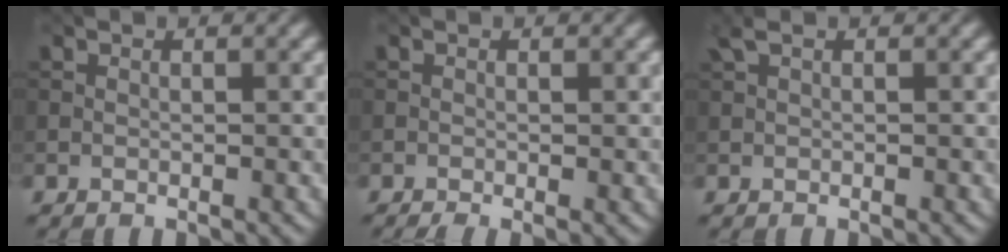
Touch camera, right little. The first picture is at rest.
{"total": 1.1, "force": [-0.5, 0.3, 0.9], "torque": [-0.017, -0.005, -0.010]}
{"total": 1.0, "force": [0.6, 0.3, 0.8], "torque": [-0.019, 0.007, 0.010]}